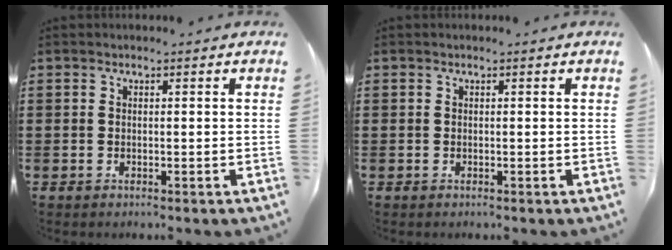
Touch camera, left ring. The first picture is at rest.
{"total": 0.0}